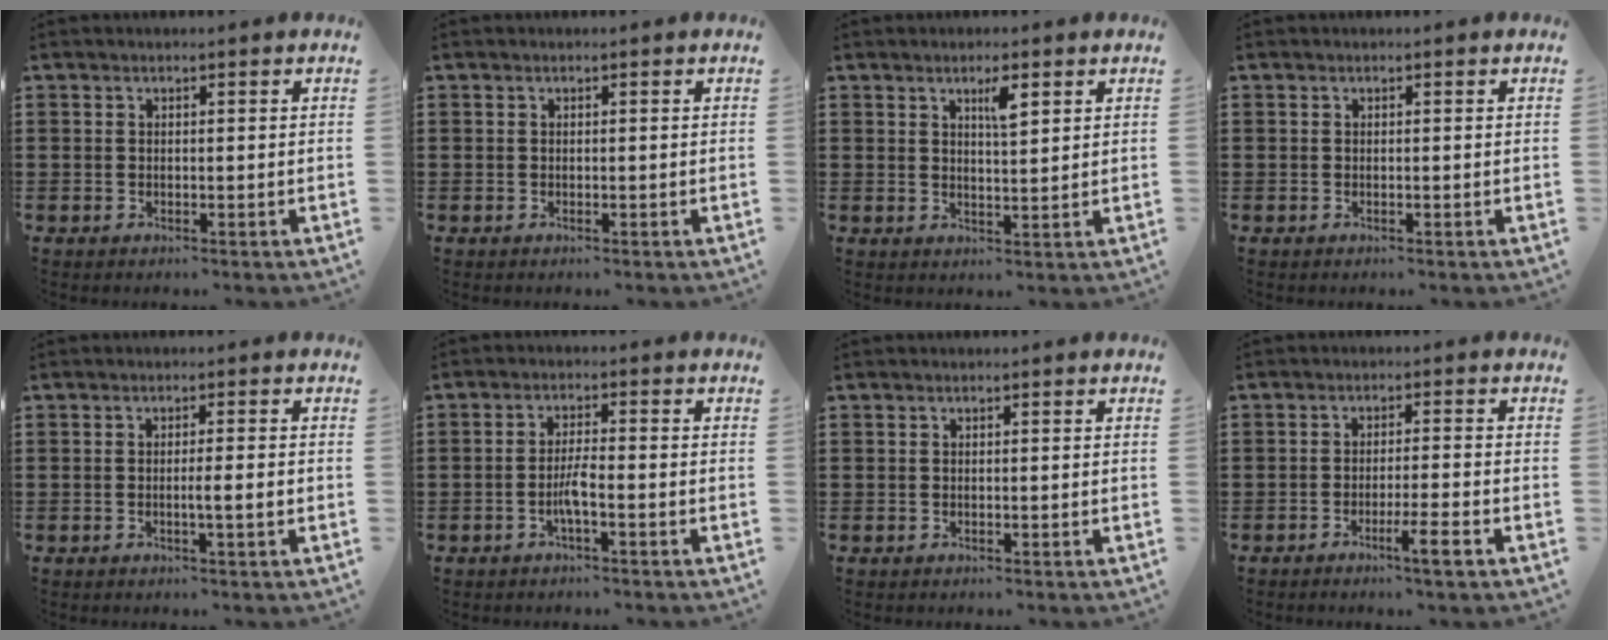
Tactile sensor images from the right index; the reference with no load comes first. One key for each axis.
{"total": 0.0}
{"total": 3.3, "fx": 1.9, "fy": 0.7, "fz": 2.6, "tx": -0.039, "ty": -0.001, "tz": 0.027}
{"total": 0.0}
{"total": 2.3, "fx": -0.5, "fy": -0.1, "fz": 2.3, "tx": -0.037, "ty": -0.004, "tz": -0.010}
{"total": 3.2, "fx": -1.5, "fy": 0.2, "fz": 2.8, "tx": -0.067, "ty": -0.006, "tz": -0.032}
{"total": 0.0}
{"total": 4.3, "fx": -2.8, "fy": -0.1, "fz": 3.3, "tx": -0.051, "ty": -0.007, "tz": -0.047}